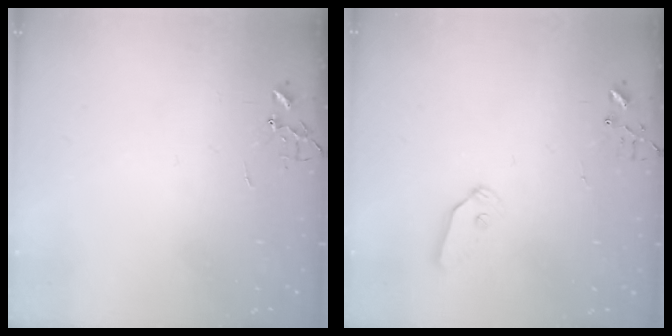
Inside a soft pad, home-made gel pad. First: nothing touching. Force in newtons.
{"total": 6.3, "press": 6.3, "slide": 0.1}